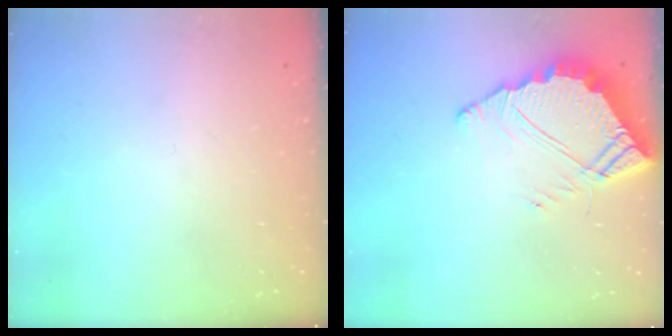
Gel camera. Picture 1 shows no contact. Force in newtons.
{"total": 8.5, "press": 8.5, "slide": 0.8}